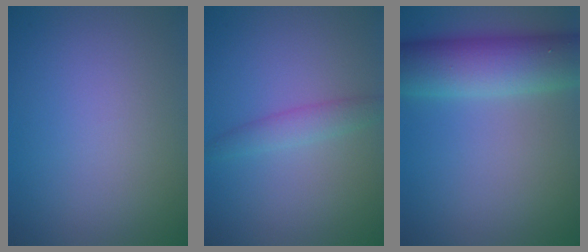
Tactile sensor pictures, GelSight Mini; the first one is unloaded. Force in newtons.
{"total": 1.9, "press": 1.9, "slide": 0.1}
{"total": 8.3, "press": 8.3, "slide": 0.2}